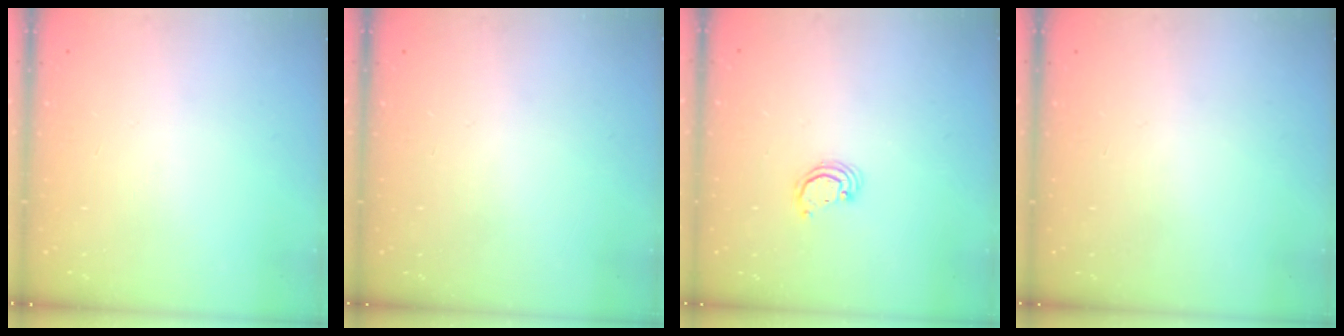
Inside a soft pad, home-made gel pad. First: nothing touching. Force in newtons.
{"total": 0.0}
{"total": 2.3, "press": 2.3, "slide": 0.3}
{"total": 0.0}